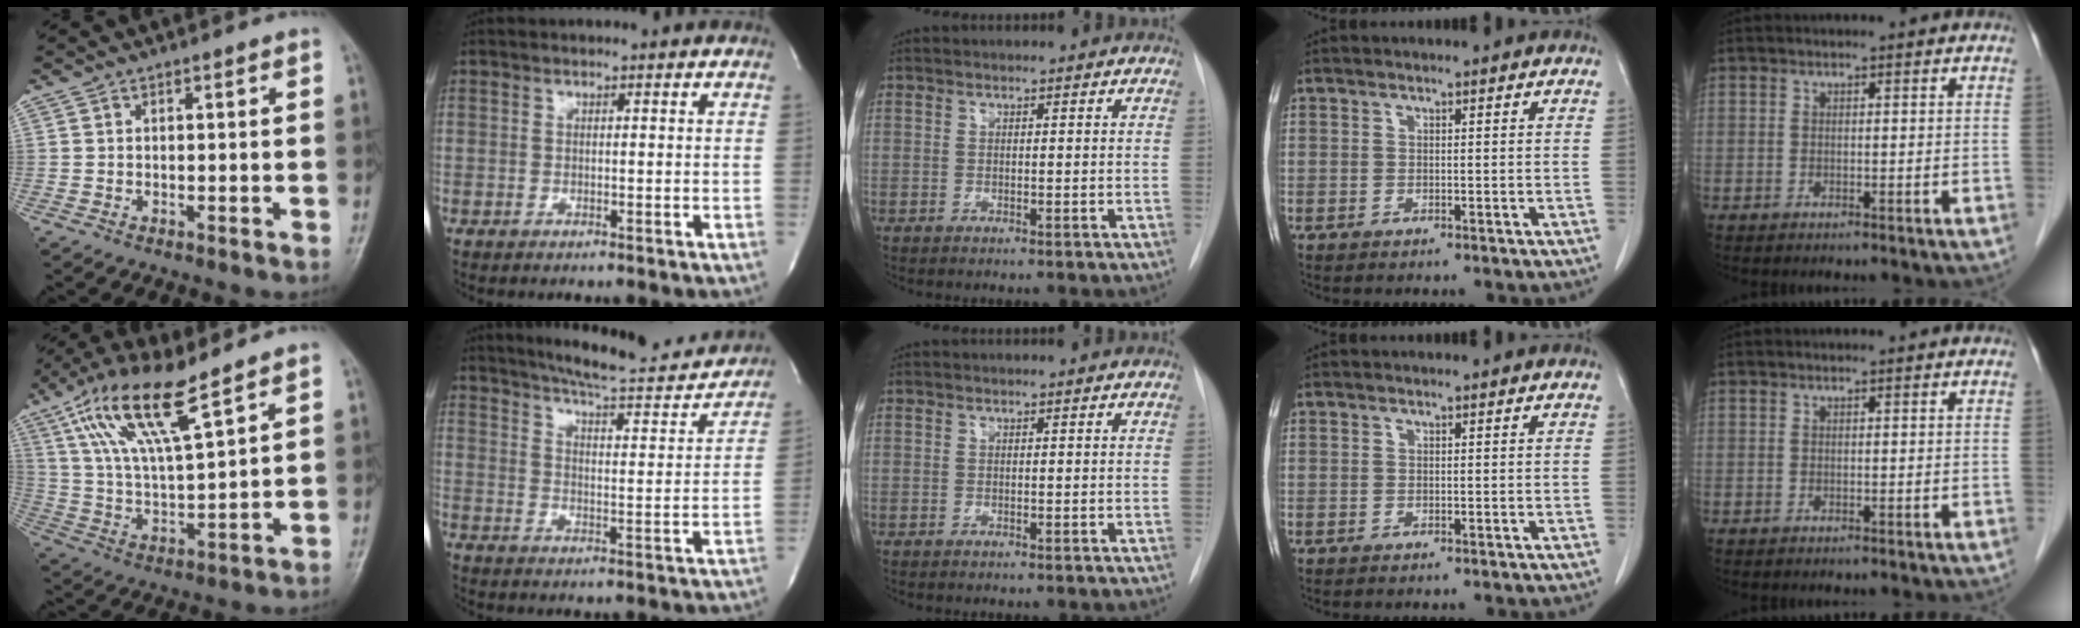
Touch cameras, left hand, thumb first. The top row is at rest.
{"thumb": {"total": 14.6, "force": [8.9, 3.5, 11.1], "torque": [-0.211, -0.028, 0.181]}, "index": {"total": 17.9, "force": [16.5, 2.3, 6.3], "torque": [-0.091, -0.027, 0.216]}}